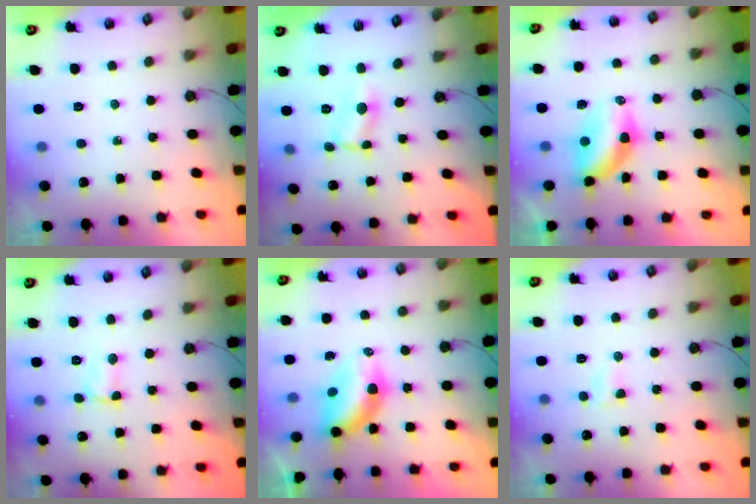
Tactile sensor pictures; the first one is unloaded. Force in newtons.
{"total": 2.2, "press": 2.1, "slide": 0.3}
{"total": 6.4, "press": 6.4, "slide": 0.4}
{"total": 1.9, "press": 1.9, "slide": 0.3}
{"total": 6.7, "press": 6.7, "slide": 0.7}
{"total": 3.0, "press": 3.0, "slide": 0.3}